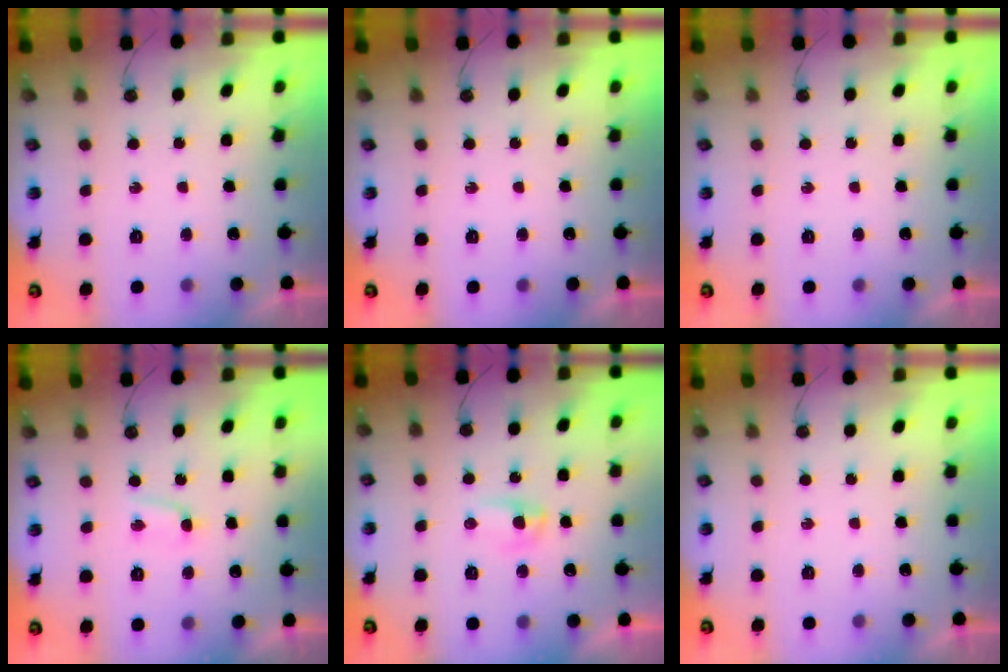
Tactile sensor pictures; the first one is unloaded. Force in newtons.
{"total": 0.0}
{"total": 0.0}
{"total": 2.4, "press": 2.3, "slide": 0.4}
{"total": 2.9, "press": 2.9, "slide": 0.5}
{"total": 0.0}